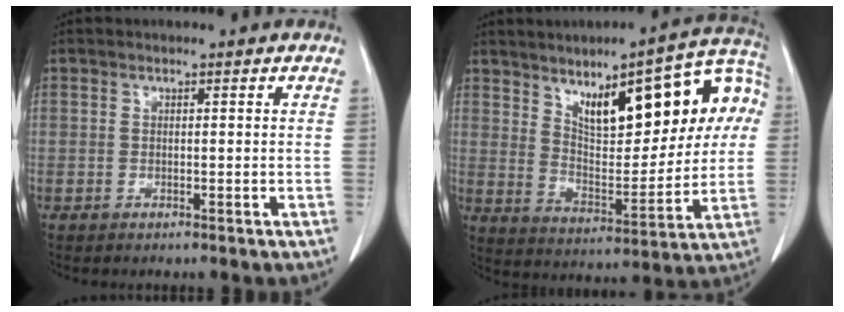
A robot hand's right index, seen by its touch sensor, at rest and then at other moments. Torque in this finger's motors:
{"motor_torque": [1.22, 0.91, 0.42, 0.09]}